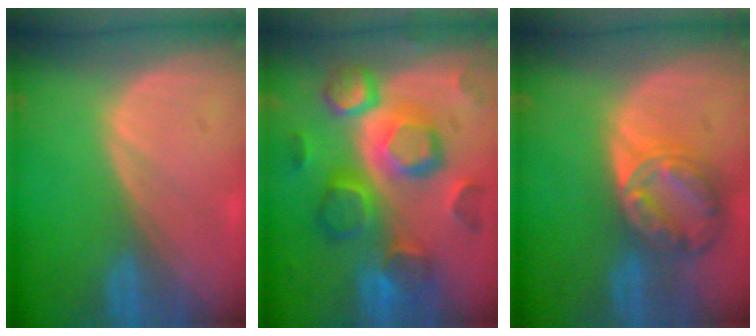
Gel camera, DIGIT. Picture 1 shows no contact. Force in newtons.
{"total": 12.4, "press": 12.4, "slide": 1.1}
{"total": 8.2, "press": 7.0, "slide": 4.3}